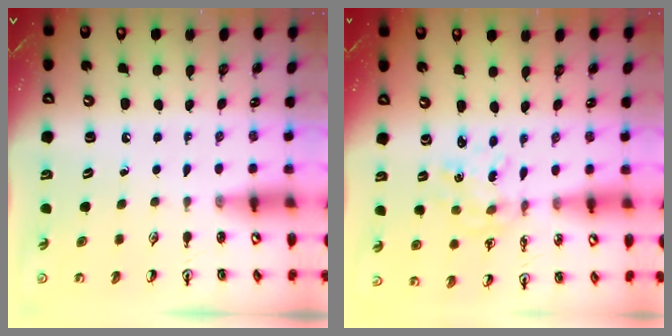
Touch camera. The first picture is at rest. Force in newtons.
{"total": 1.5, "press": 1.5, "slide": 0.1}